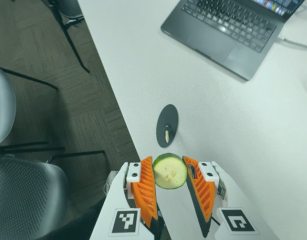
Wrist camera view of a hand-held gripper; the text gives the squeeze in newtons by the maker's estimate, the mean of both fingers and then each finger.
{"total": 9.4, "left": 9.1, "right": 9.7}